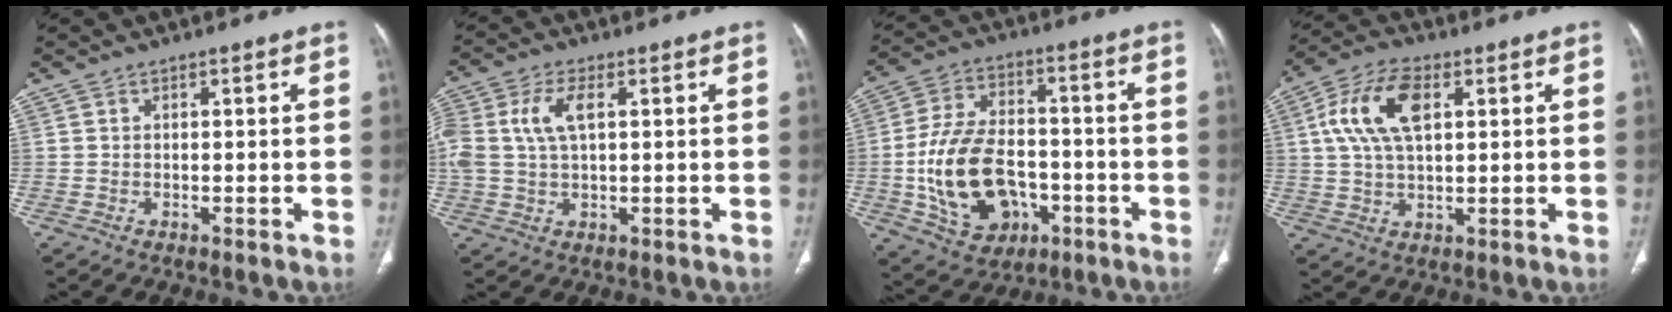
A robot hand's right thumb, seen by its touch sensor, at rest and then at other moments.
{"total": 8.6, "force": [2.0, 4.6, 7.0], "torque": [-0.172, 0.016, 0.043]}
{"total": 17.8, "force": [-4.1, 12.0, 12.6], "torque": [-0.210, 0.023, -0.060]}
{"total": 11.9, "force": [3.3, 6.2, 9.6], "torque": [-0.191, 0.009, 0.060]}